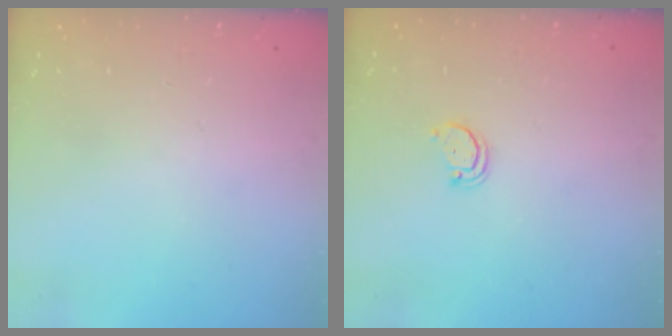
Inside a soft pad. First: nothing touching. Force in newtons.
{"total": 2.0, "press": 2.0, "slide": 0.2}